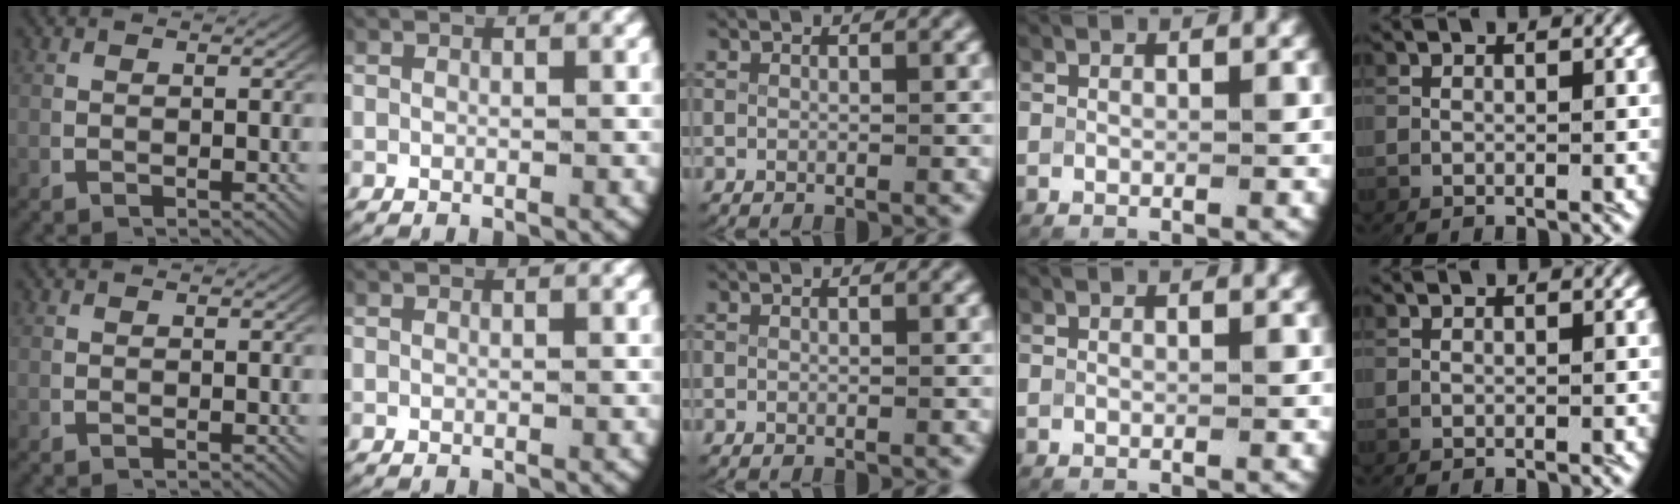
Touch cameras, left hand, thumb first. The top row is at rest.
{}